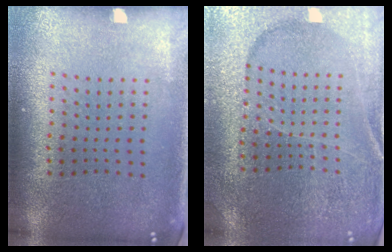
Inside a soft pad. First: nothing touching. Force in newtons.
{"total": 3.1, "press": 3.1, "slide": 0.3}